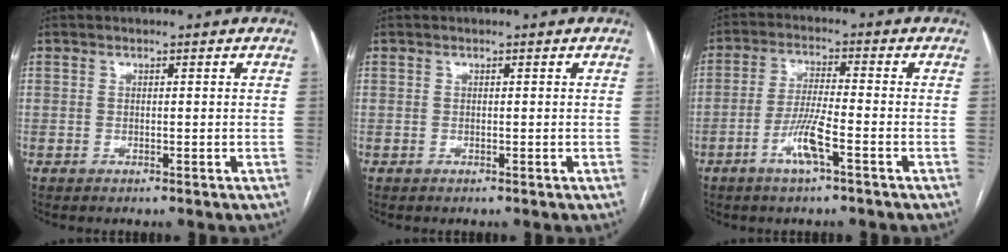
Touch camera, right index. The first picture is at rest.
{"total": 0.0}
{"total": 6.3, "force": [-3.0, 0.2, 5.5], "torque": [-0.114, -0.004, -0.060]}